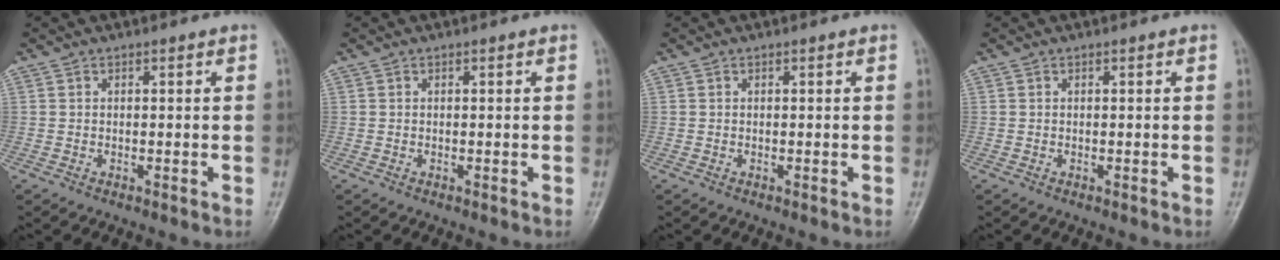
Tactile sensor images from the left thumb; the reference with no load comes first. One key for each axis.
{"total": 0.0}
{"total": 0.0}
{"total": 0.0}